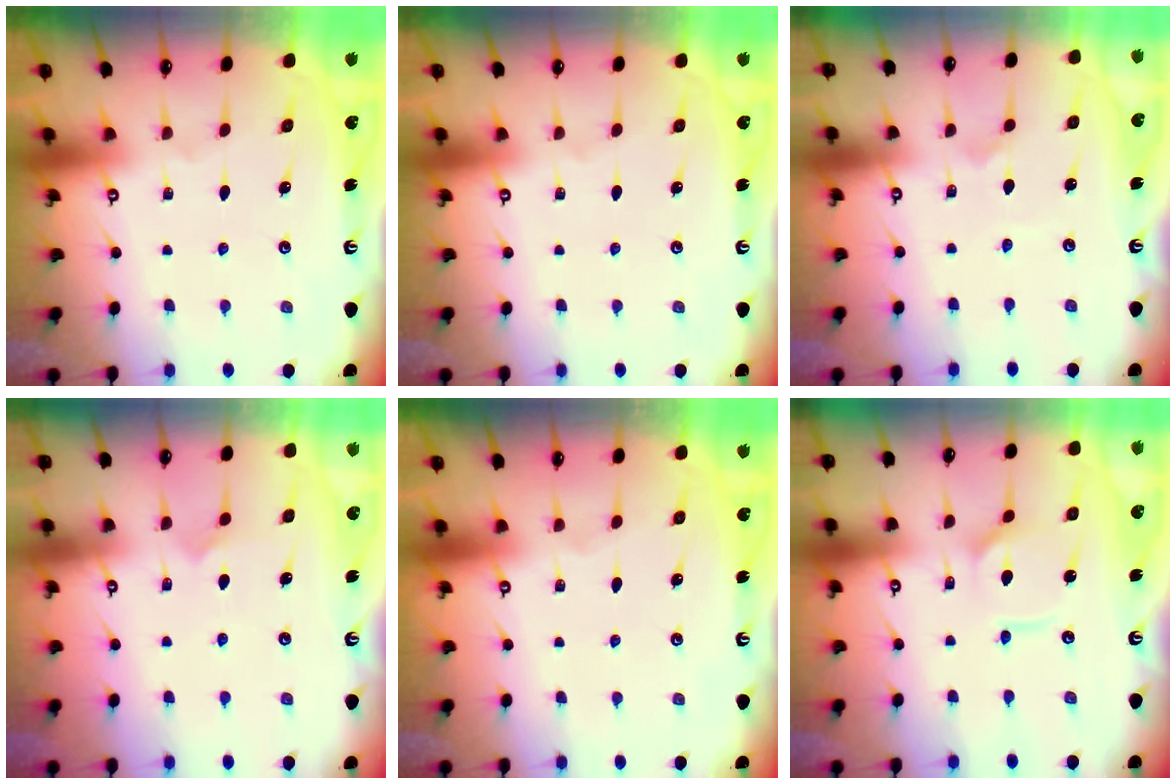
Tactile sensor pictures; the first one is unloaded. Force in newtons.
{"total": 0.0}
{"total": 1.0, "press": 0.9, "slide": 0.4}
{"total": 5.4, "press": 5.4, "slide": 0.2}
{"total": 0.0}
{"total": 5.8, "press": 5.8, "slide": 0.6}